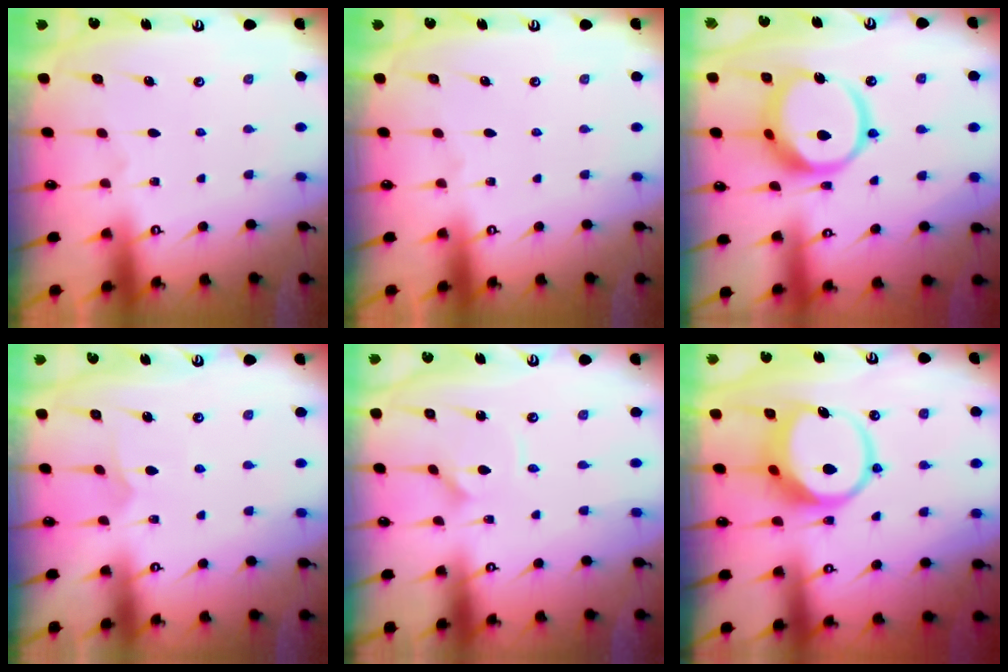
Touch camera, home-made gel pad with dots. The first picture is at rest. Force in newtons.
{"total": 0.0}
{"total": 14.3, "press": 14.3, "slide": 1.6}
{"total": 4.4, "press": 4.3, "slide": 0.5}
{"total": 1.6, "press": 1.6, "slide": 0.1}
{"total": 9.4, "press": 9.3, "slide": 1.3}